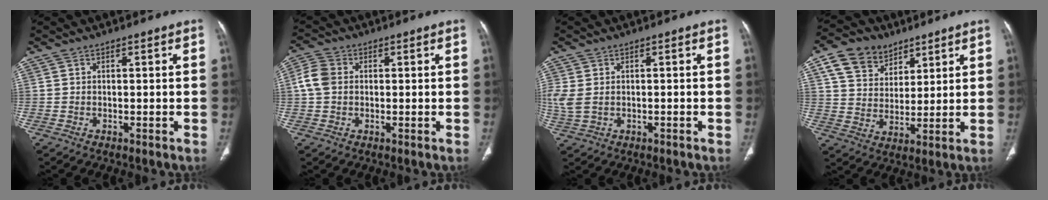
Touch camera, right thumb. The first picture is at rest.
{"total": 4.8, "force": [0.3, 3.8, 2.9], "torque": [-0.066, 0.013, 0.002]}
{"total": 4.1, "force": [-0.1, 2.7, 3.0], "torque": [-0.093, 0.007, 0.006]}
{"total": 11.4, "force": [6.5, 8.2, 4.5], "torque": [-0.060, -0.017, 0.123]}